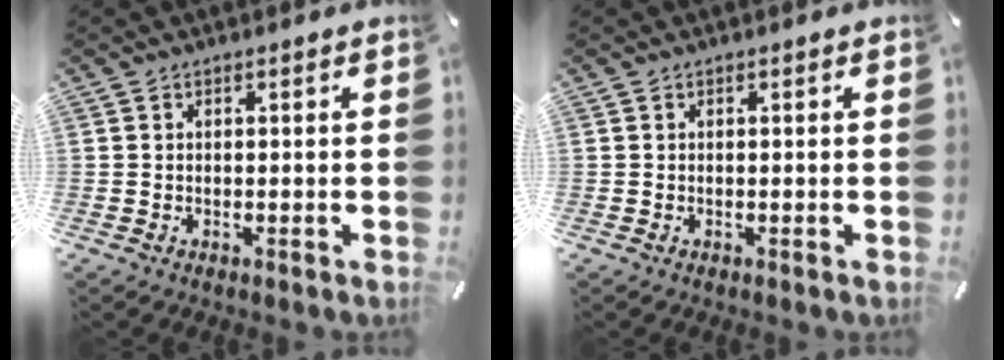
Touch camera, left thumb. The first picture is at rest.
{"total": 0.0}